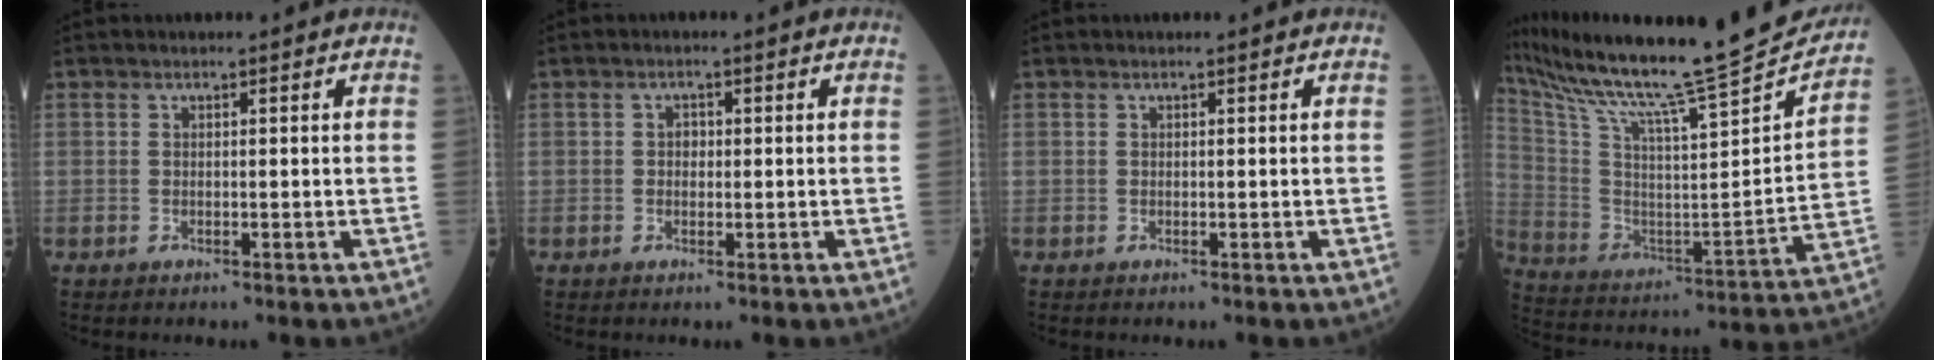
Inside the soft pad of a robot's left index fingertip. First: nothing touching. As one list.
[{"total": 1.3, "force": [0.1, 0.9, 0.8], "torque": [-0.013, 0.003, 0.000]}, {"total": 0.0}, {"total": 27.3, "force": [24.6, -0.2, 11.9], "torque": [-0.226, -0.071, 0.374]}]